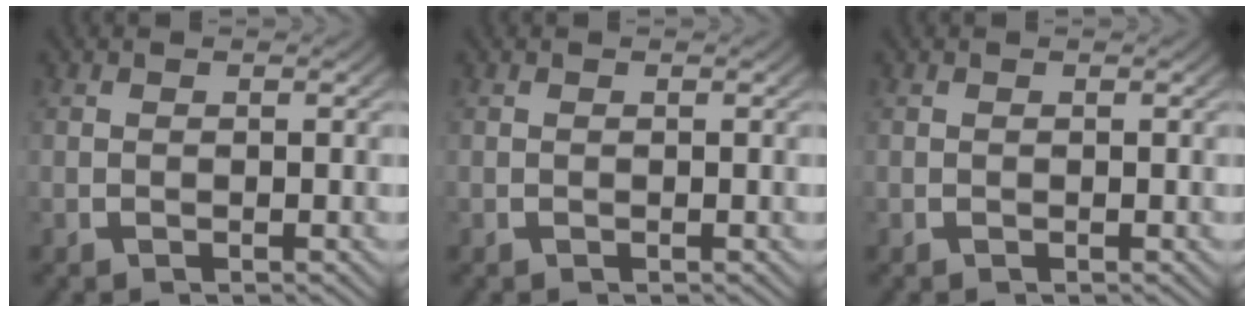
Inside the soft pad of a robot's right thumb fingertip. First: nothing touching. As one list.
[{"total": 0.0}, {"total": 0.0}]